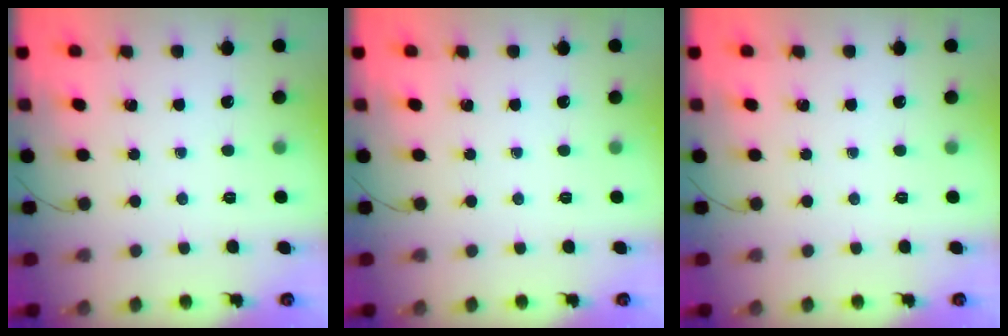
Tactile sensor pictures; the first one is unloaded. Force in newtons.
{"total": 0.0}
{"total": 0.0}